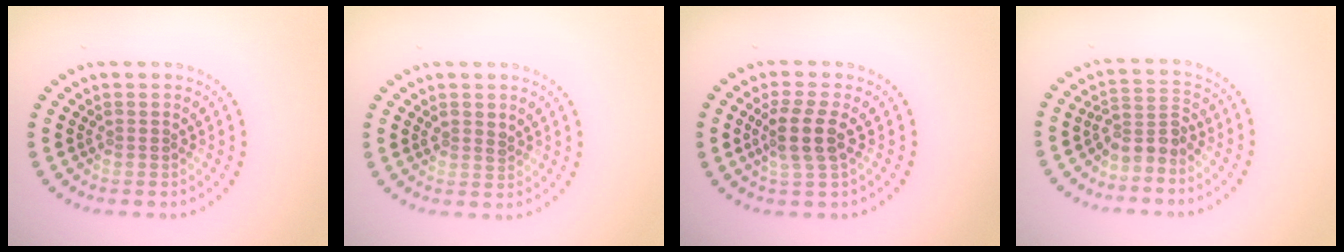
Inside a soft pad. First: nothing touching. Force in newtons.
{"total": 1.1, "press": 1.0, "slide": 0.4}
{"total": 3.1, "press": 2.6, "slide": 1.6}
{"total": 2.6, "press": 1.9, "slide": 1.7}